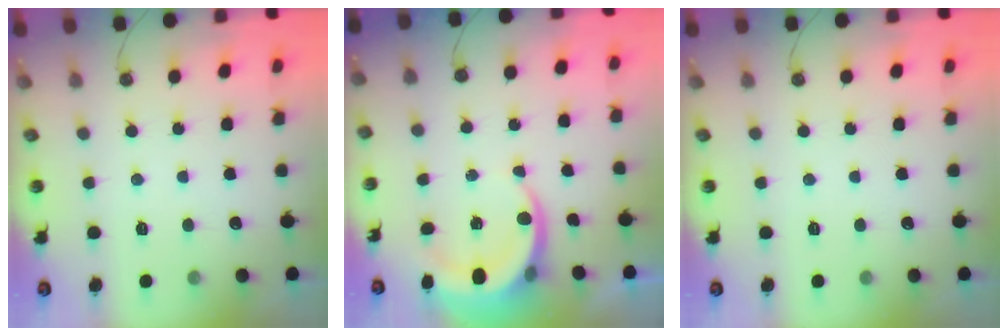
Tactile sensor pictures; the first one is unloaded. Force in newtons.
{"total": 5.4, "press": 5.4, "slide": 0.2}
{"total": 0.0}